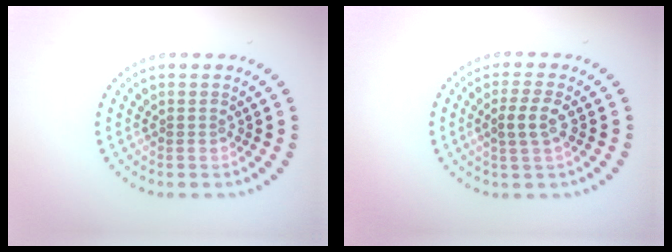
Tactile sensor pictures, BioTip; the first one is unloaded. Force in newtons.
{"total": 2.3, "press": 2.2, "slide": 0.8}